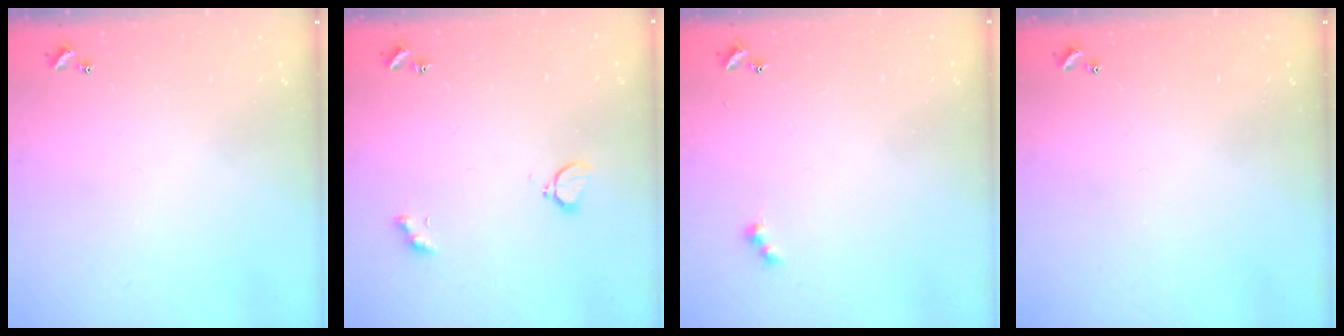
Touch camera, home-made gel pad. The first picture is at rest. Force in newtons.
{"total": 2.8, "press": 2.8, "slide": 0.6}
{"total": 2.4, "press": 2.4, "slide": 0.5}
{"total": 0.0}